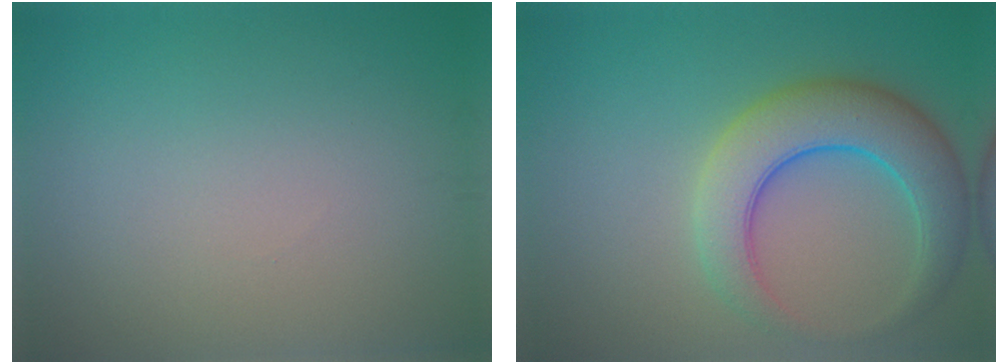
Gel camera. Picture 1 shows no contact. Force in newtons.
{"total": 6.9, "press": 6.9, "slide": 0.4}